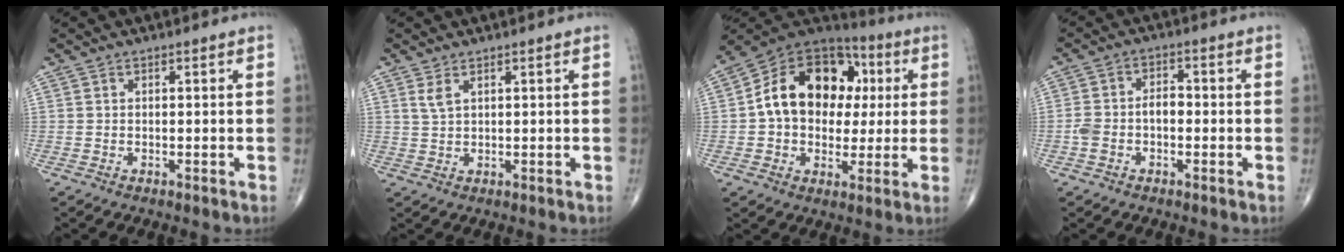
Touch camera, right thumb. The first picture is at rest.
{"total": 2.1, "force": [1.2, 0.8, 1.5], "torque": [-0.034, 0.000, 0.031]}
{"total": 19.1, "force": [2.2, 14.1, 12.7], "torque": [-0.168, 0.029, 0.029]}
{"total": 5.2, "force": [-1.1, 3.3, 3.9], "torque": [-0.082, 0.028, -0.021]}